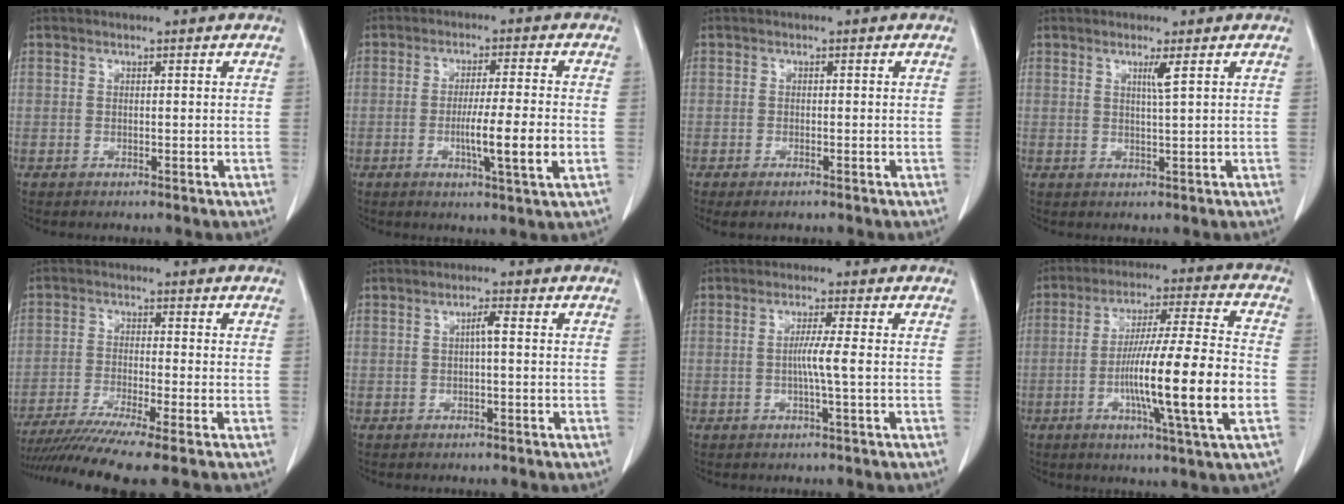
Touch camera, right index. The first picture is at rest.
{"total": 8.4, "force": [-1.8, -0.5, 8.2], "torque": [-0.135, -0.015, -0.032]}
{"total": 3.3, "force": [-2.1, 1.1, 2.3], "torque": [-0.040, -0.008, -0.029]}
{"total": 2.0, "force": [0.9, -0.6, 1.7], "torque": [-0.034, -0.006, 0.017]}
{"total": 10.7, "force": [-8.7, -1.5, 6.1], "torque": [-0.090, -0.030, -0.139]}
{"total": 1.7, "force": [0.1, 0.1, 1.7], "torque": [-0.031, 0.004, 0.001]}
{"total": 3.3, "force": [-0.4, -0.7, 3.2], "torque": [-0.059, -0.002, -0.009]}
{"total": 16.9, "force": [-3.8, -0.4, 16.4], "torque": [-0.285, -0.009, -0.070]}